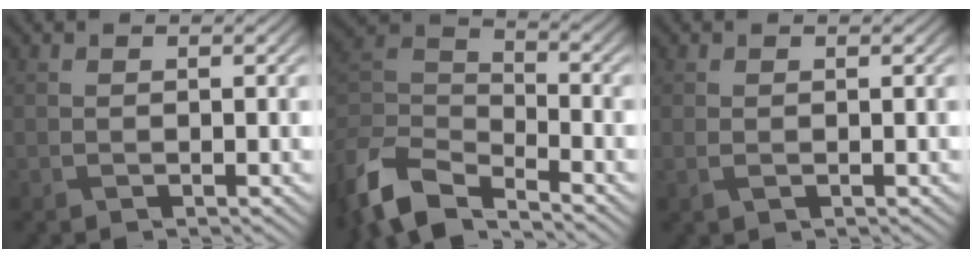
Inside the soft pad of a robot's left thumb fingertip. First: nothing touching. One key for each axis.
{"total": 9.1, "fx": -7.2, "fy": 3.4, "fz": 4.4, "tx": -0.103, "ty": -0.011, "tz": -0.154}
{"total": 1.0, "fx": -0.1, "fy": 0.5, "fz": 0.8, "tx": -0.024, "ty": -0.001, "tz": 0.001}